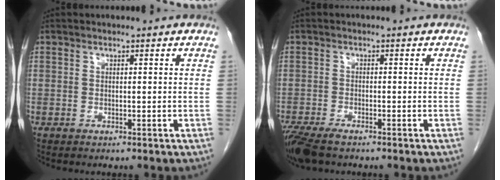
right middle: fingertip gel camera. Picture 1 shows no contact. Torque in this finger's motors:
{"motor_torque": [0.06, -0.01, 0.03, 0.02]}